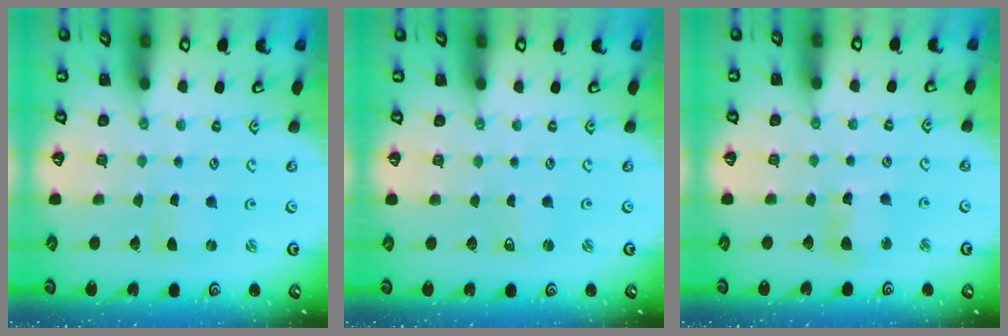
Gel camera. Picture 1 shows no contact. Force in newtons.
{"total": 1.2, "press": 1.2, "slide": 0.0}
{"total": 7.9, "press": 7.8, "slide": 1.0}